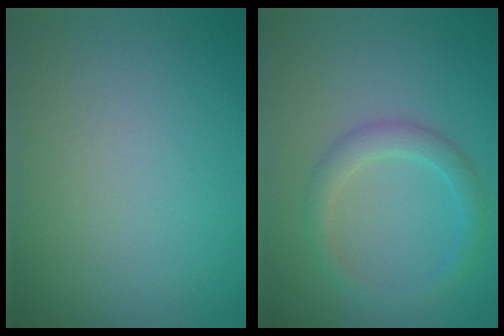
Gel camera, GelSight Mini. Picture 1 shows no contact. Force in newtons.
{"total": 2.4, "press": 2.4, "slide": 0.1}